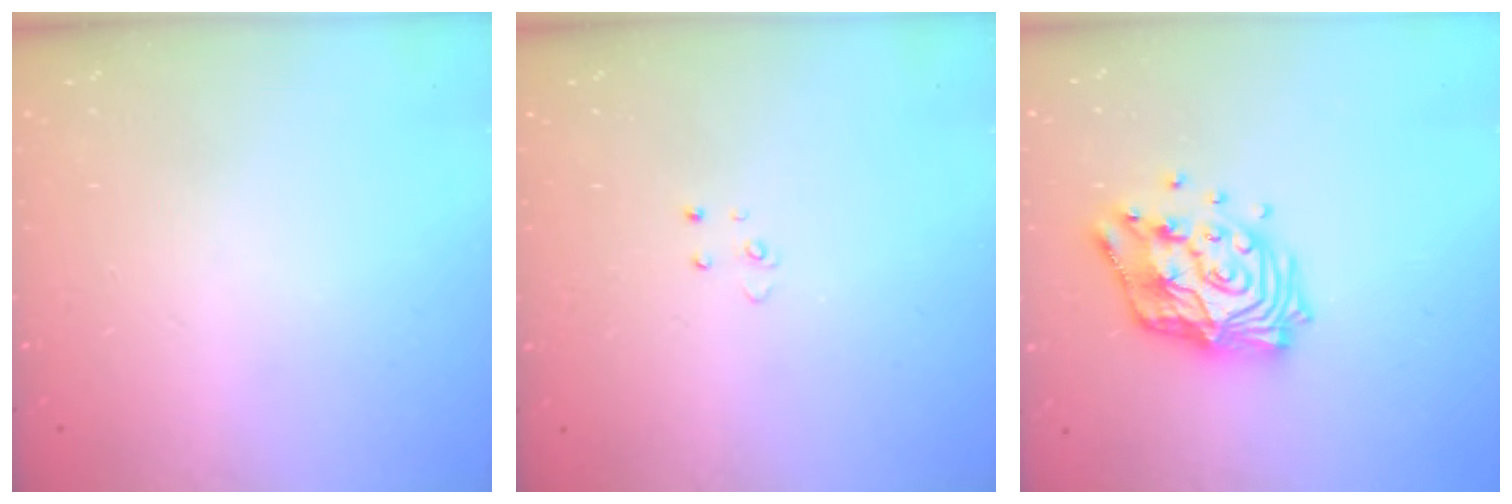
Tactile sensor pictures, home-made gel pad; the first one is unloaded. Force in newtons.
{"total": 2.6, "press": 2.6, "slide": 0.2}
{"total": 15.7, "press": 15.7, "slide": 1.4}